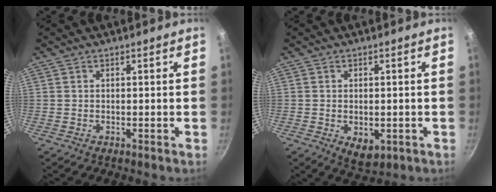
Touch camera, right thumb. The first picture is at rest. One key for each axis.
{"total": 4.9, "fx": -1.1, "fy": 3.1, "fz": 3.6, "tx": -0.046, "ty": -0.007, "tz": -0.007}